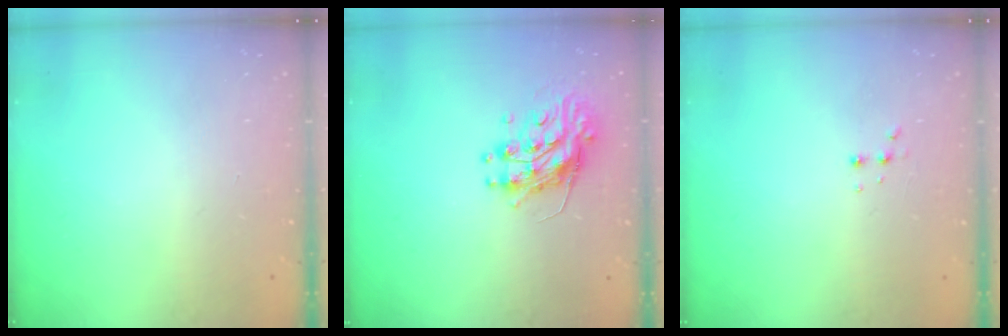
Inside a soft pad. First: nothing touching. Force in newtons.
{"total": 10.4, "press": 10.4, "slide": 0.2}
{"total": 2.9, "press": 2.8, "slide": 1.0}